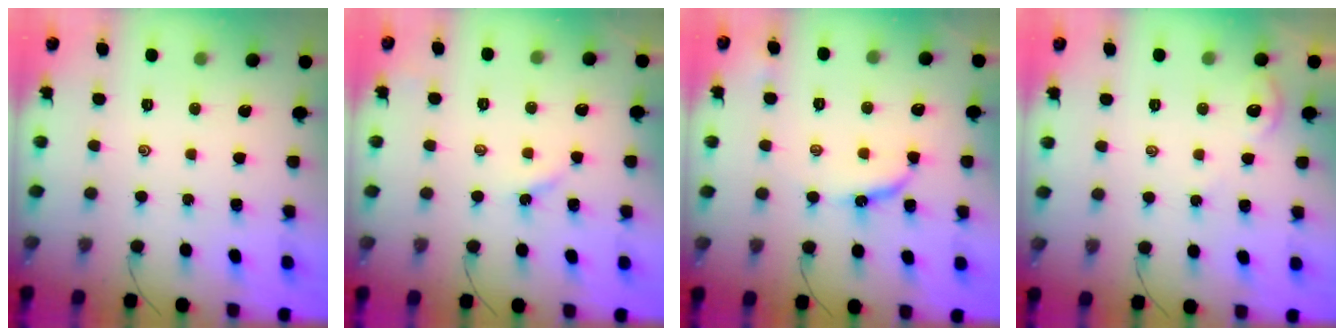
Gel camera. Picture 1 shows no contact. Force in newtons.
{"total": 2.5, "press": 2.5, "slide": 0.3}
{"total": 8.4, "press": 8.4, "slide": 0.6}
{"total": 1.3, "press": 1.2, "slide": 0.4}